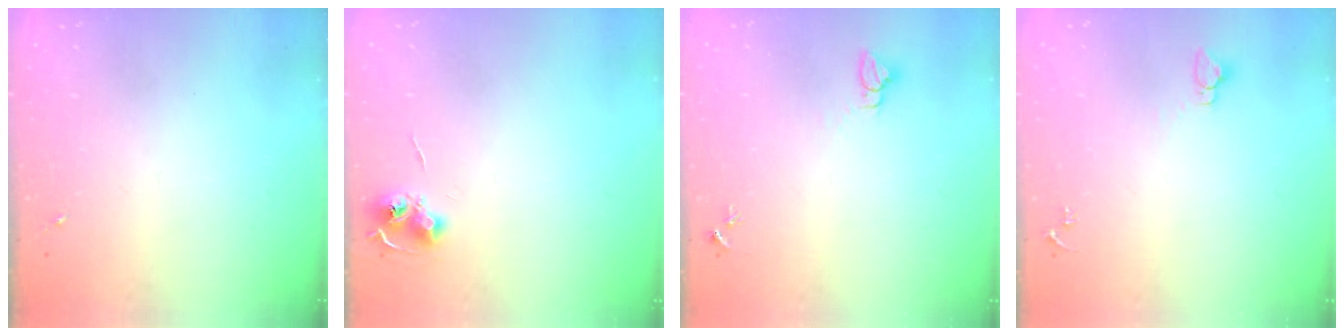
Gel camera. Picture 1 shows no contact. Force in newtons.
{"total": 6.8, "press": 6.8, "slide": 0.7}
{"total": 2.7, "press": 2.7, "slide": 0.1}
{"total": 2.8, "press": 2.8, "slide": 0.2}